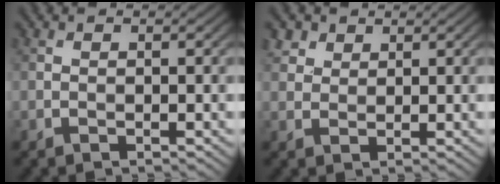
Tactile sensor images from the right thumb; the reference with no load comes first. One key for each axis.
{"total": 2.9, "fx": 2.0, "fy": 1.9, "fz": 0.9, "tx": -0.028, "ty": 0.001, "tz": 0.049}